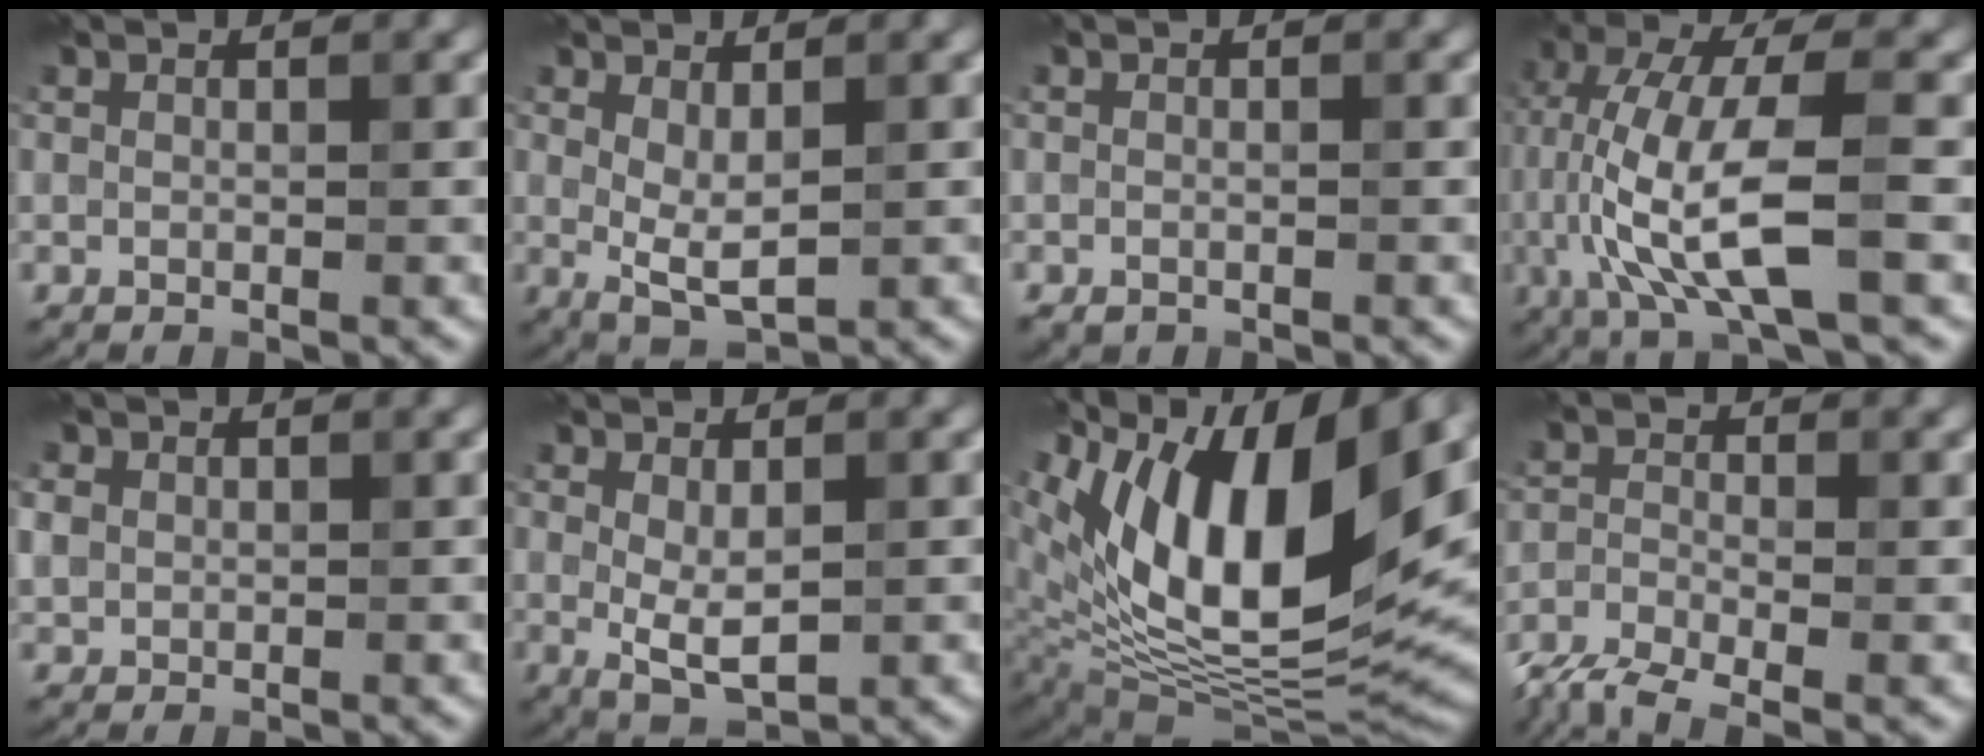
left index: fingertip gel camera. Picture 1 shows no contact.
{"total": 3.0, "force": [0.4, 1.2, 2.7], "torque": [-0.053, -0.006, 0.013]}
{"total": 0.9, "force": [-0.6, 0.4, 0.4], "torque": [-0.008, -0.003, -0.011]}
{"total": 10.0, "force": [-1.6, 3.2, 9.4], "torque": [-0.194, 0.007, -0.031]}
{"total": 1.4, "force": [0.5, 1.3, 0.4], "torque": [-0.007, 0.000, 0.010]}
{"total": 3.5, "force": [0.1, 1.6, 3.1], "torque": [-0.059, -0.005, 0.006]}
{"total": 16.4, "force": [6.6, 7.0, 13.2], "torque": [-0.226, 0.013, 0.113]}
{"total": 5.5, "force": [-4.3, 1.7, 3.1], "torque": [-0.067, -0.018, -0.093]}